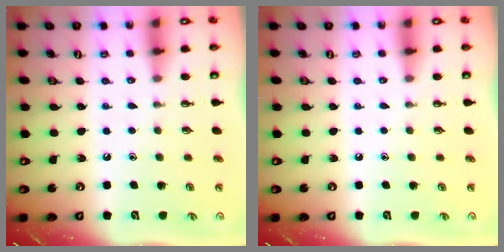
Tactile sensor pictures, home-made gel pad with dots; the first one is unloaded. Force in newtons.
{"total": 0.0}